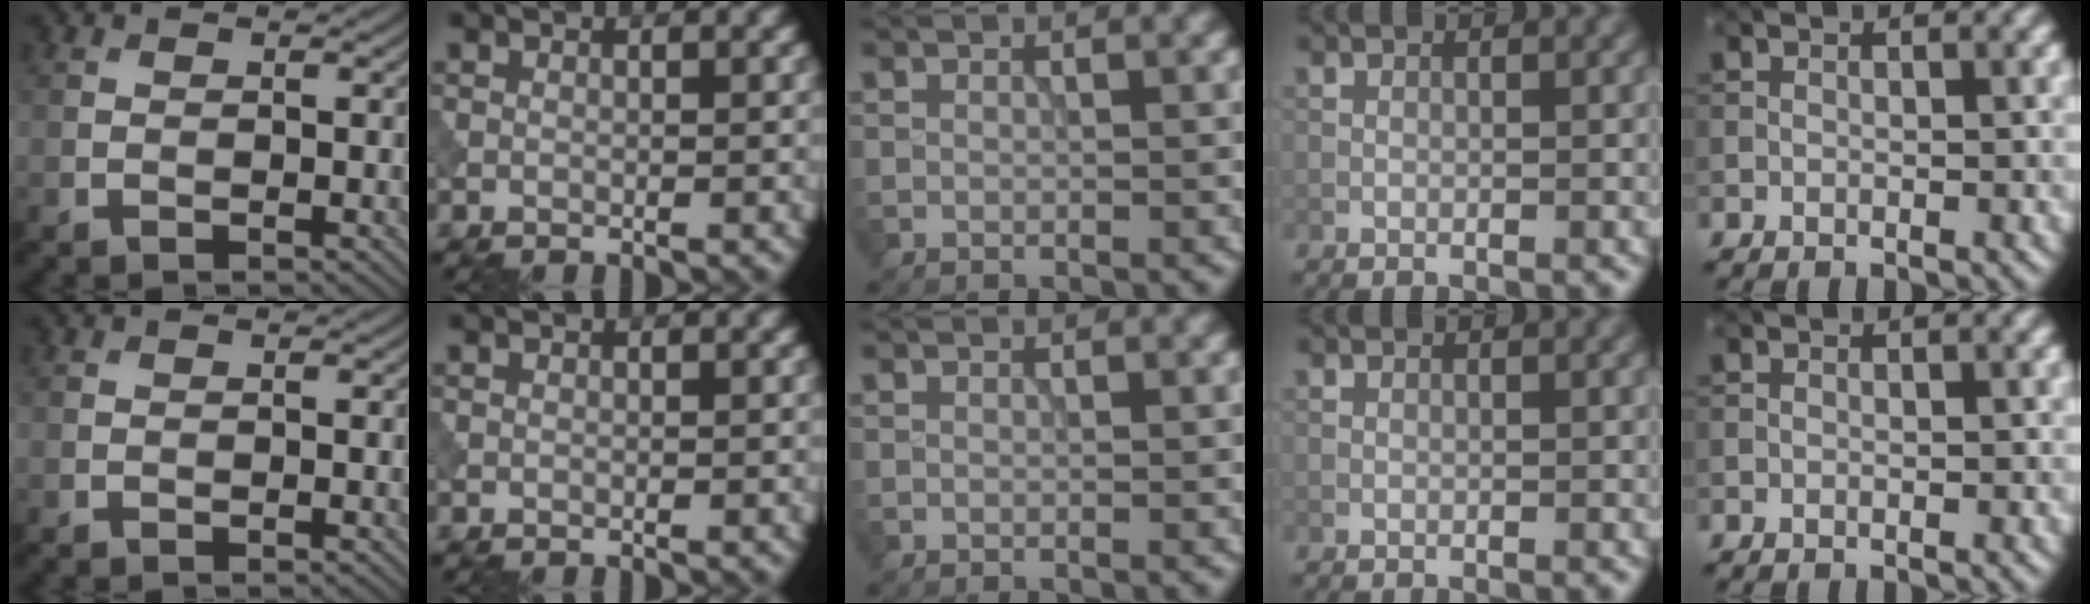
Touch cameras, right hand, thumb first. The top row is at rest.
{}